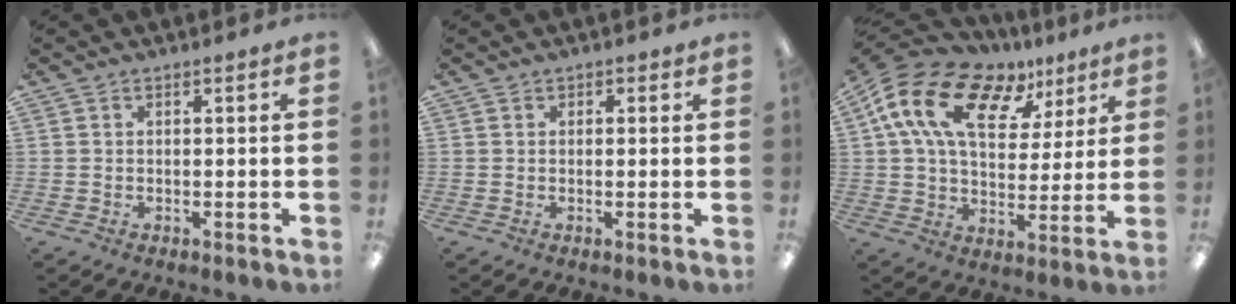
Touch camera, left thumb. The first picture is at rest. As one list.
[{"total": 0.8, "force": [0.4, 0.7, 0.1], "torque": [0.005, 0.000, 0.005]}, {"total": 18.3, "force": [9.5, 10.5, 11.6], "torque": [-0.225, -0.031, 0.172]}]